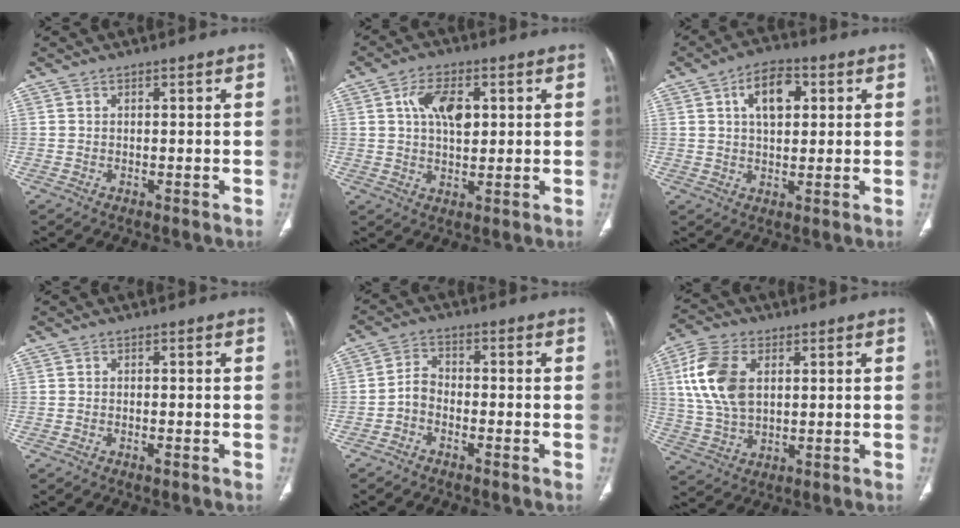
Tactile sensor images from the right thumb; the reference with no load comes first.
{"total": 8.2, "force": [2.1, 4.7, 6.4], "torque": [-0.099, -0.002, 0.034]}
{"total": 8.7, "force": [2.7, 5.0, 6.6], "torque": [-0.090, 0.005, 0.040]}
{"total": 0.6, "force": [-0.4, 0.1, 0.4], "torque": [-0.009, -0.001, -0.008]}
{"total": 3.5, "force": [-1.8, 2.3, 2.0], "torque": [-0.030, 0.021, -0.043]}
{"total": 12.8, "force": [3.2, 7.8, 9.6], "torque": [-0.199, 0.001, 0.063]}